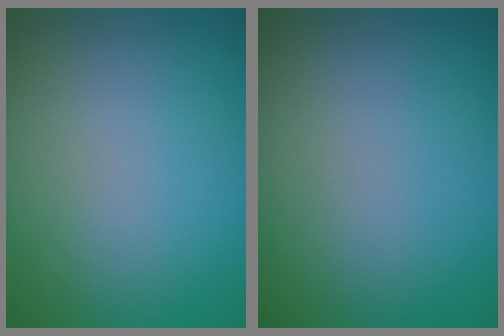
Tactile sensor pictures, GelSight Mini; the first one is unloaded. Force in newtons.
{"total": 0.0}